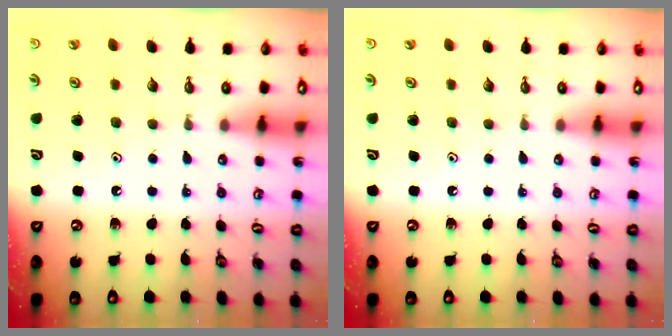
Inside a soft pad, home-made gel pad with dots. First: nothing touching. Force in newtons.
{"total": 0.0}